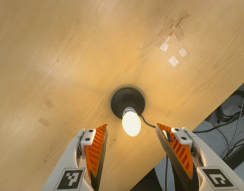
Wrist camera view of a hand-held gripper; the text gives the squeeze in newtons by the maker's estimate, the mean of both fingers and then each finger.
{"total": 0.0}